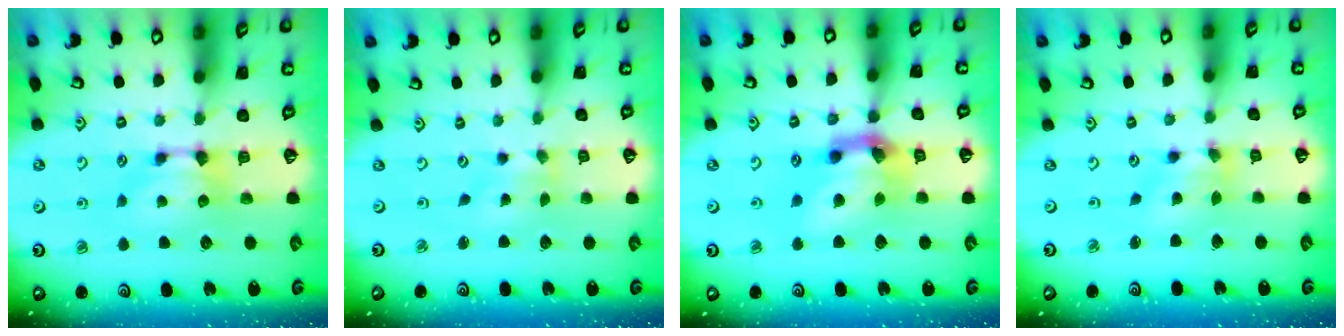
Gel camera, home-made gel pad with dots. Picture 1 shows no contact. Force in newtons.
{"total": 2.6, "press": 2.4, "slide": 1.0}
{"total": 7.5, "press": 7.0, "slide": 2.6}
{"total": 2.0, "press": 1.5, "slide": 1.3}